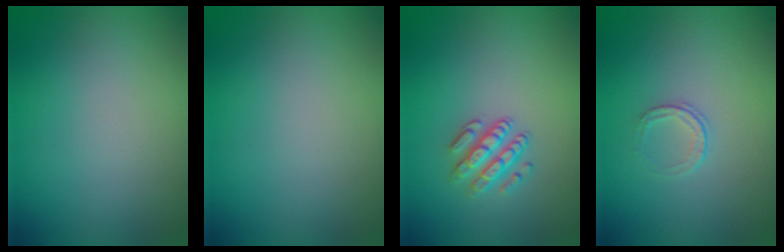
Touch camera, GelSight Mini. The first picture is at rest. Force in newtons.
{"total": 0.0}
{"total": 2.5, "press": 2.3, "slide": 0.9}
{"total": 1.0, "press": 0.7, "slide": 0.7}